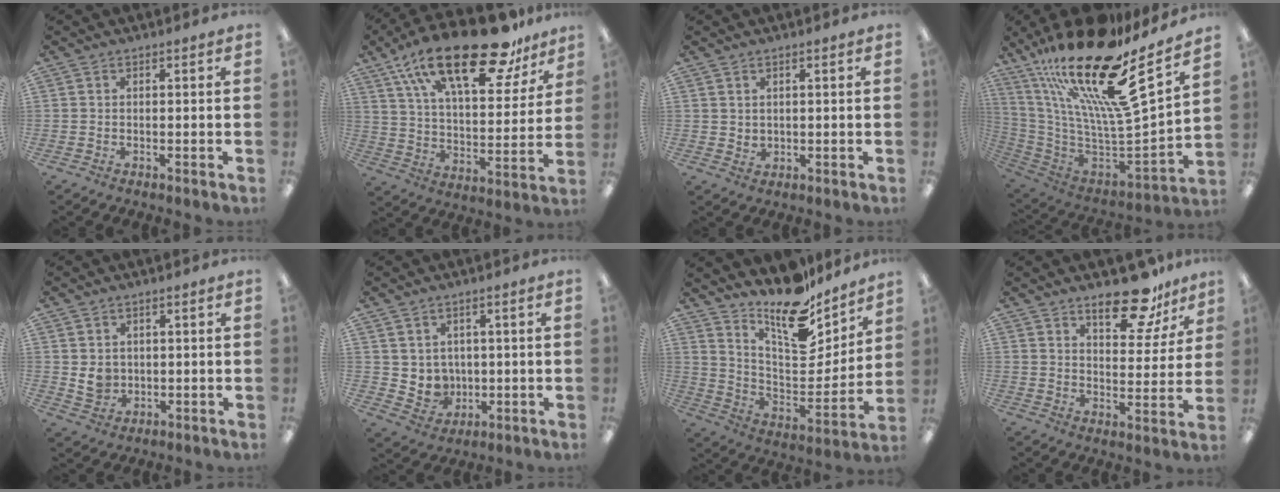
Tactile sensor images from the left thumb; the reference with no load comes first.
{"total": 25.9, "force": [17.3, 9.8, 16.7], "torque": [-0.273, -0.100, 0.291]}
{"total": 1.7, "force": [1.2, 1.1, 0.4], "torque": [-0.002, -0.003, 0.021]}
{"total": 24.3, "force": [15.8, 5.4, 17.8], "torque": [-0.315, -0.131, 0.260]}
{"total": 4.3, "force": [0.8, 3.8, 1.8], "torque": [-0.021, 0.000, 0.016]}
{"total": 4.9, "force": [1.9, 4.5, 0.3], "torque": [-0.017, -0.011, 0.042]}
{"total": 17.1, "force": [14.5, 5.7, 7.2], "torque": [-0.123, -0.128, 0.253]}
{"total": 14.0, "force": [10.1, 5.8, 7.6], "torque": [-0.081, -0.066, 0.170]}